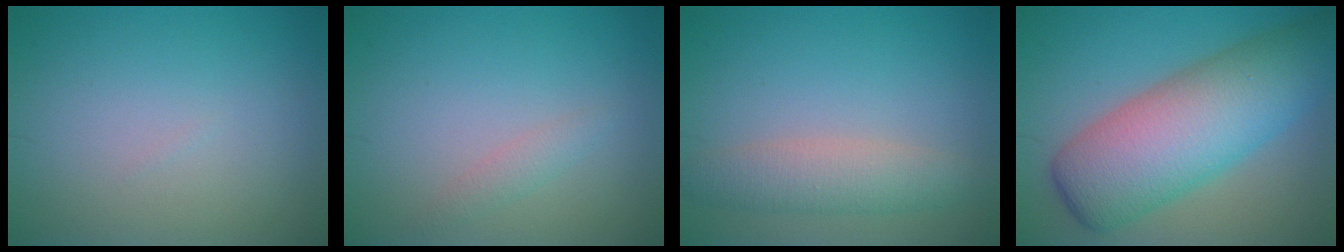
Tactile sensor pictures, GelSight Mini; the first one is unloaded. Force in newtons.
{"total": 1.2, "press": 1.2, "slide": 0.0}
{"total": 3.6, "press": 3.5, "slide": 0.2}
{"total": 10.9, "press": 10.8, "slide": 0.4}